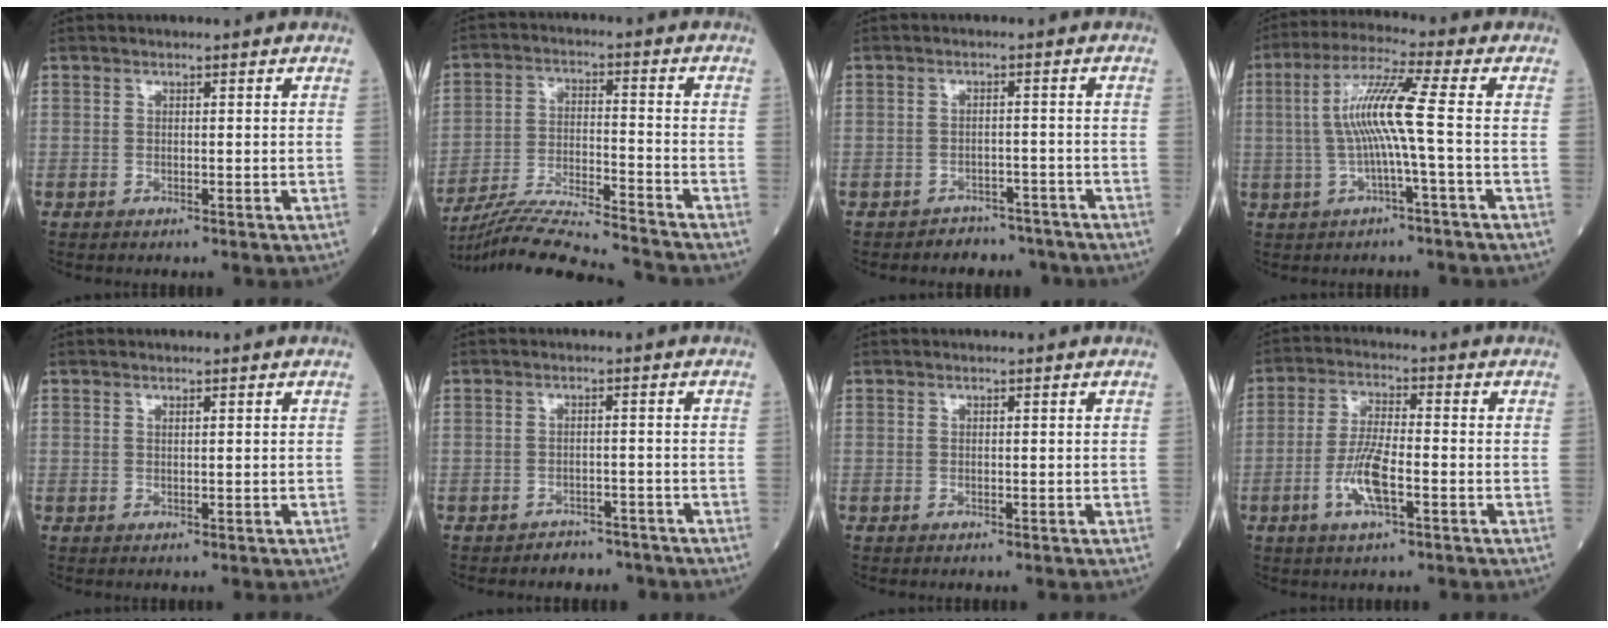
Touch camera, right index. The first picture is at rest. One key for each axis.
{"total": 17.4, "fx": -16.3, "fy": -0.5, "fz": 6.2, "tx": -0.125, "ty": -0.023, "tz": -0.268}
{"total": 5.1, "fx": -4.4, "fy": 2.5, "fz": -0.5, "tx": 0.016, "ty": 0.013, "tz": -0.060}
{"total": 8.6, "fx": -0.4, "fy": -1.0, "fz": 8.5, "tx": -0.170, "ty": 0.016, "tz": -0.008}
{"total": 0.0}
{"total": 4.0, "fx": -3.5, "fy": 1.9, "fz": -0.3, "tx": 0.004, "ty": 0.009, "tz": -0.047}
{"total": 0.0}
{"total": 7.3, "fx": -2.7, "fy": 1.5, "fz": 6.6, "tx": -0.135, "ty": -0.002, "tz": -0.052}